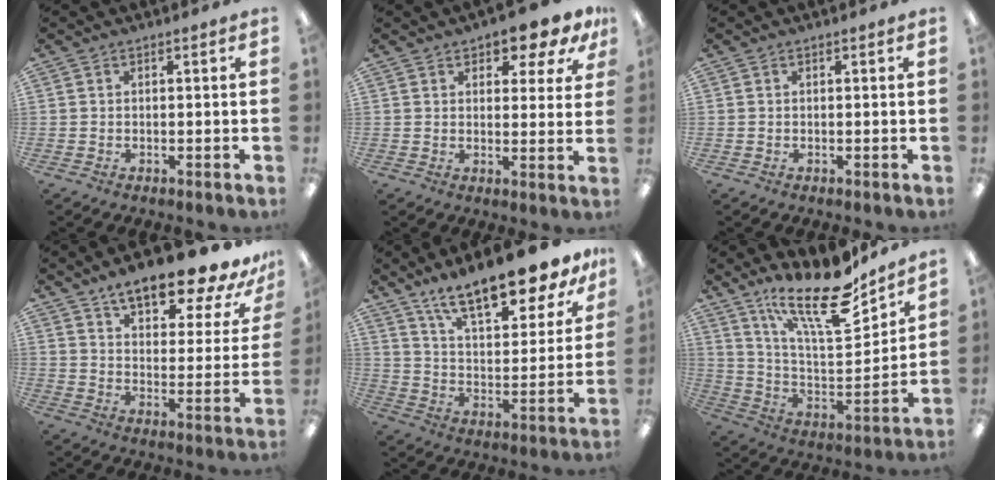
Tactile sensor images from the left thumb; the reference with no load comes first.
{"total": 6.7, "force": [5.4, 2.3, 3.3], "torque": [-0.039, -0.032, 0.091]}
{"total": 0.0}
{"total": 16.3, "force": [13.5, 4.2, 8.2], "torque": [-0.128, -0.091, 0.228]}
{"total": 18.6, "force": [14.5, 5.5, 10.2], "torque": [-0.159, -0.100, 0.249]}
{"total": 20.9, "force": [15.2, 6.6, 12.7], "torque": [-0.215, -0.108, 0.259]}